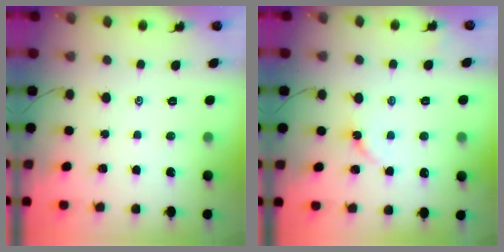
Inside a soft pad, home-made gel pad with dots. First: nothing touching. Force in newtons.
{"total": 3.4, "press": 3.4, "slide": 0.5}